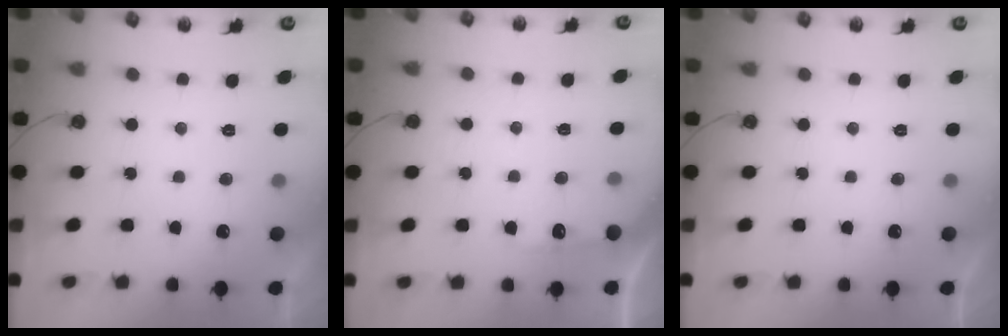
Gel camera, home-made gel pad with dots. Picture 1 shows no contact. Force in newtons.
{"total": 4.1, "press": 4.1, "slide": 0.4}
{"total": 0.0}